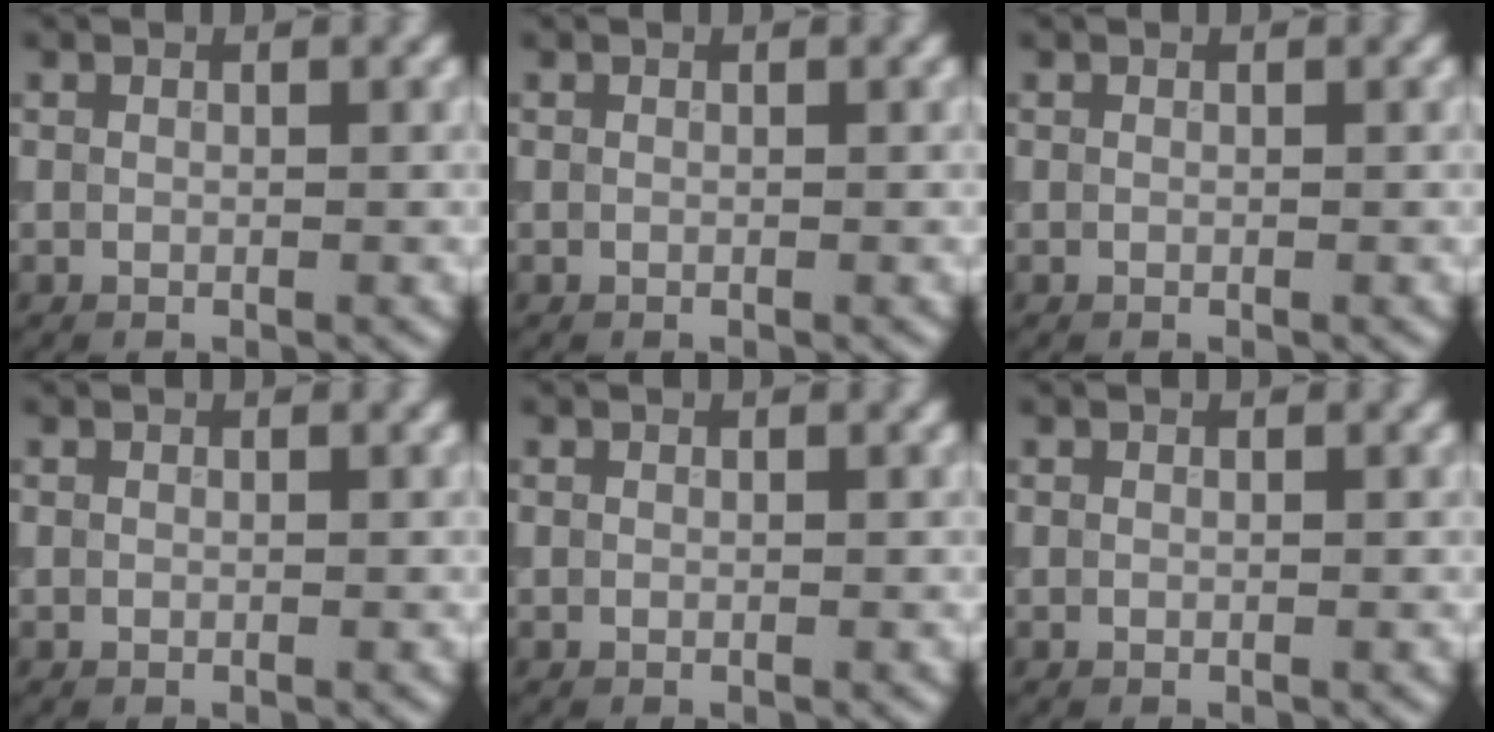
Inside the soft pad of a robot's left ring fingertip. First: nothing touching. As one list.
[{"total": 0.0}, {"total": 0.0}, {"total": 0.0}, {"total": 0.0}, {"total": 0.0}]